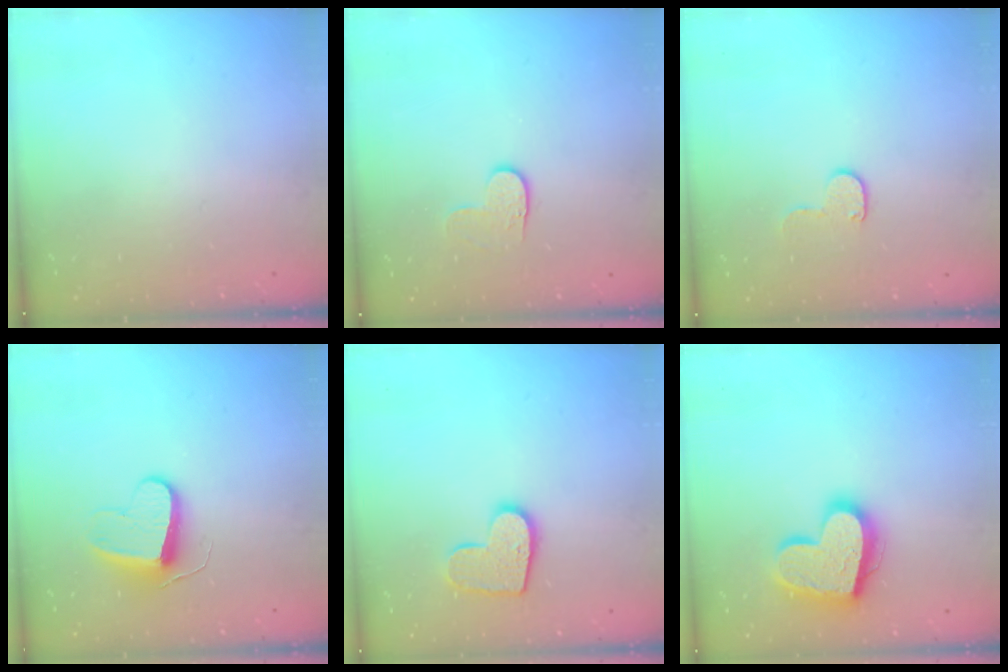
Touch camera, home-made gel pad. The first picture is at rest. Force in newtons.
{"total": 3.7, "press": 3.7, "slide": 0.2}
{"total": 4.5, "press": 4.5, "slide": 0.5}
{"total": 9.6, "press": 9.5, "slide": 0.6}
{"total": 11.6, "press": 11.5, "slide": 0.5}
{"total": 20.2, "press": 20.2, "slide": 1.5}